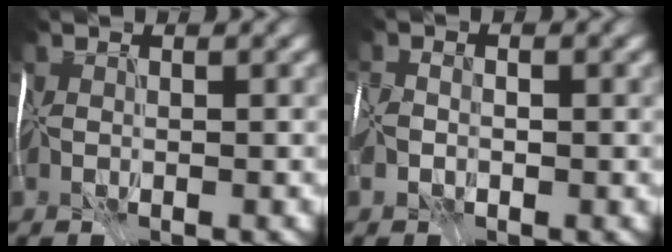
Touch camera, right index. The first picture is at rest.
{"total": 1.8, "force": [-1.1, 1.1, 0.8], "torque": [-0.015, 0.000, -0.019]}